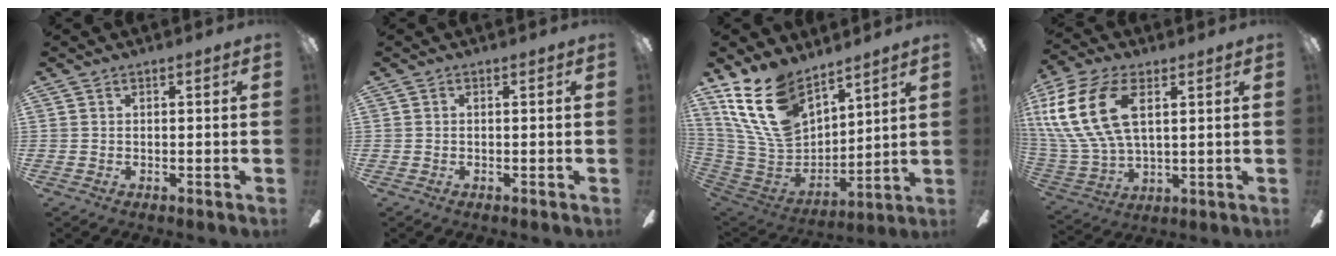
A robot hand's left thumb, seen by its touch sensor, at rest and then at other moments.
{"total": 0.0}
{"total": 19.5, "force": [12.0, 10.5, 11.1], "torque": [-0.254, -0.065, 0.224]}
{"total": 20.3, "force": [6.8, 11.5, 15.3], "torque": [-0.339, -0.004, 0.117]}